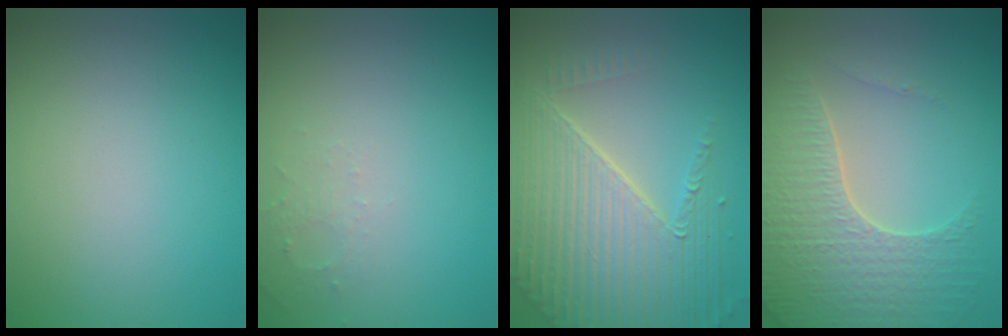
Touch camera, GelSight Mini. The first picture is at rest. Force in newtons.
{"total": 1.2, "press": 1.2, "slide": 0.3}
{"total": 8.4, "press": 5.6, "slide": 6.3}
{"total": 5.1, "press": 4.5, "slide": 2.3}